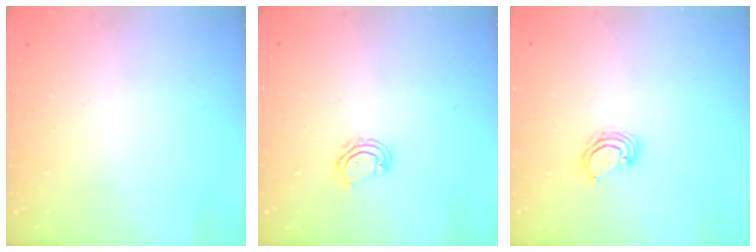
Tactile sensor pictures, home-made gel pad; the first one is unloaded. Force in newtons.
{"total": 5.0, "press": 4.9, "slide": 0.3}
{"total": 3.9, "press": 3.8, "slide": 0.4}